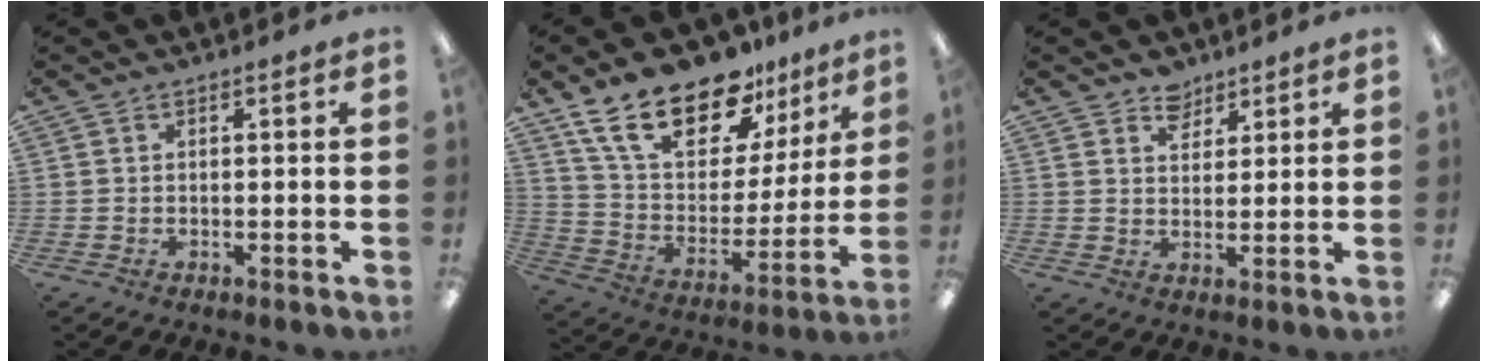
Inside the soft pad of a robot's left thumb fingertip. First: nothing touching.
{"total": 21.1, "force": [14.8, 10.0, 11.2], "torque": [-0.206, -0.082, 0.266]}
{"total": 4.6, "force": [3.8, 2.6, 0.4], "torque": [0.004, -0.023, 0.068]}